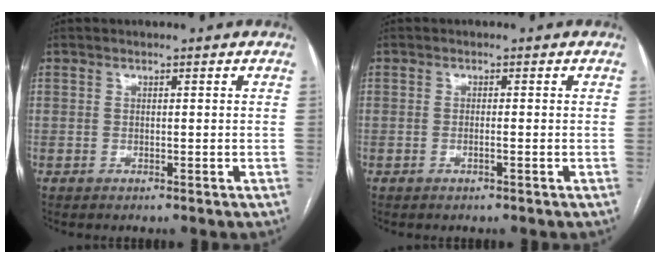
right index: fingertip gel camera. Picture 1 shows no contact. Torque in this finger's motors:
{"motor_torque": [0.15, 0.23, -0.04, -0.01]}